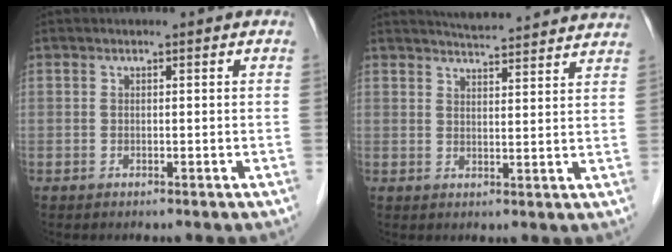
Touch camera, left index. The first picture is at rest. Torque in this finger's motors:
{"motor_torque": [0.43, -0.99, 0.01, 0.01]}